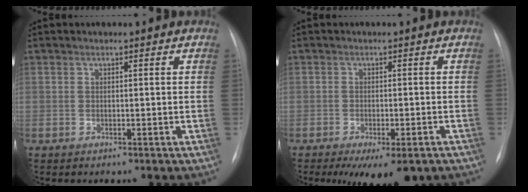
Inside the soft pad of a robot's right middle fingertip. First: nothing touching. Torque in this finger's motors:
{"motor_torque": [1.16, -0.98, 0.19, 0.05]}